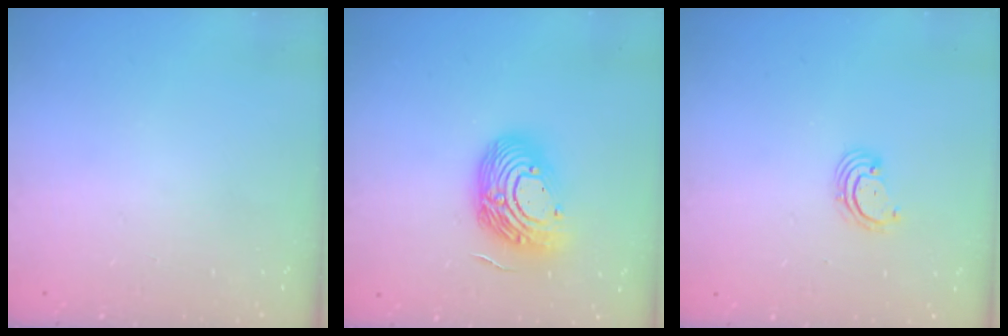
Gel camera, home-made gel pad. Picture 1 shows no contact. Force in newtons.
{"total": 16.1, "press": 16.0, "slide": 1.8}
{"total": 2.6, "press": 2.6, "slide": 0.3}